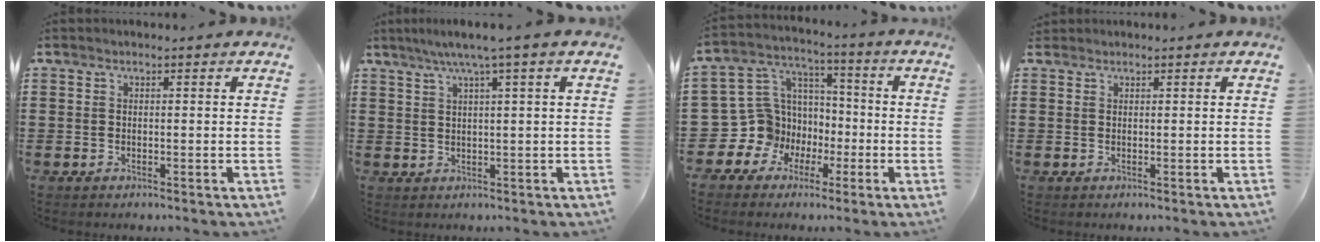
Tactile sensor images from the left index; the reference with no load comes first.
{"total": 3.7, "force": [2.0, -0.5, 3.1], "torque": [-0.064, -0.001, 0.032]}
{"total": 9.8, "force": [-2.4, 9.5, 1.0], "torque": [-0.080, -0.006, -0.039]}
{"total": 0.6, "force": [0.5, 0.3, 0.1], "torque": [-0.003, 0.001, 0.010]}